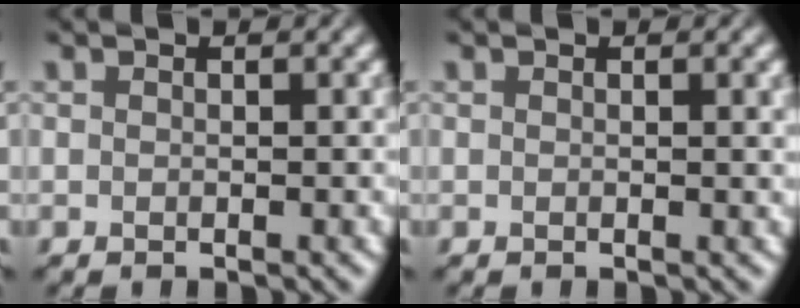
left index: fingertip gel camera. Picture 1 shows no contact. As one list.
[{"total": 1.2, "force": [0.3, 0.3, 1.1], "torque": [-0.011, 0.000, 0.002]}]